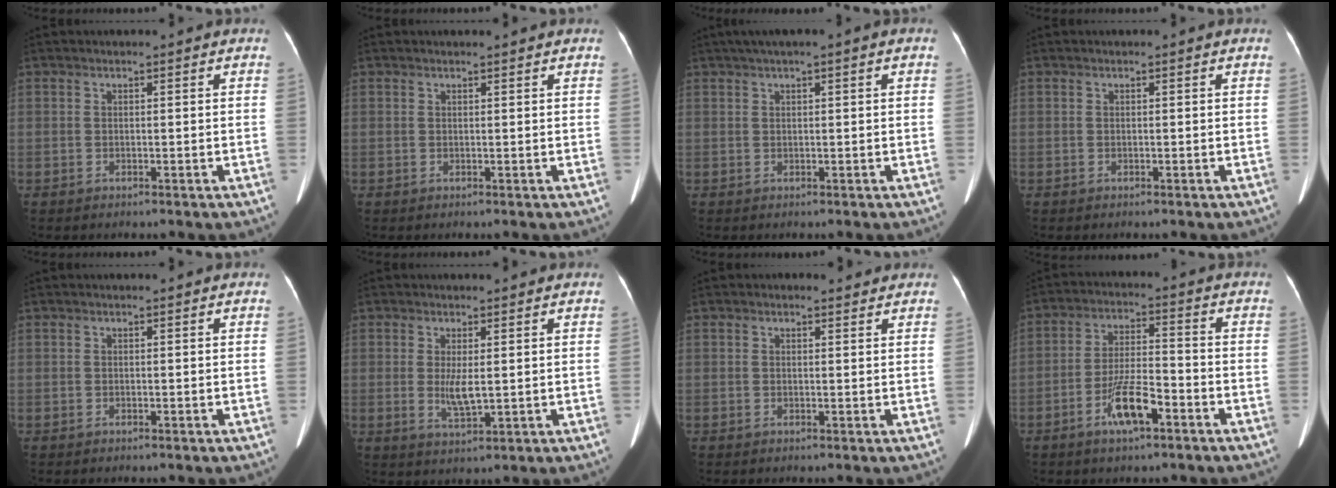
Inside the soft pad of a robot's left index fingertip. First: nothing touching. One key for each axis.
{"total": 1.1, "fx": 1.0, "fy": 0.0, "fz": 0.4, "tx": -0.008, "ty": 0.007, "tz": 0.018}
{"total": 3.5, "fx": 1.9, "fy": 0.2, "fz": 3.0, "tx": -0.058, "ty": 0.024, "tz": 0.033}
{"total": 0.0}
{"total": 0.0}
{"total": 3.7, "fx": 0.4, "fy": 0.8, "fz": 3.6, "tx": -0.071, "ty": -0.008, "tz": 0.014}
{"total": 1.6, "fx": 1.3, "fy": 0.8, "fz": 0.6, "tx": -0.011, "ty": 0.008, "tz": 0.017}
{"total": 7.6, "fx": -4.1, "fy": 1.7, "fz": 6.2, "tx": -0.125, "ty": -0.001, "tz": -0.071}